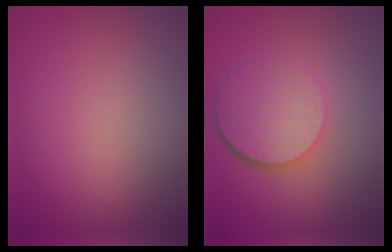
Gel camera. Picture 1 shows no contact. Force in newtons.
{"total": 5.9, "press": 4.2, "slide": 4.1}